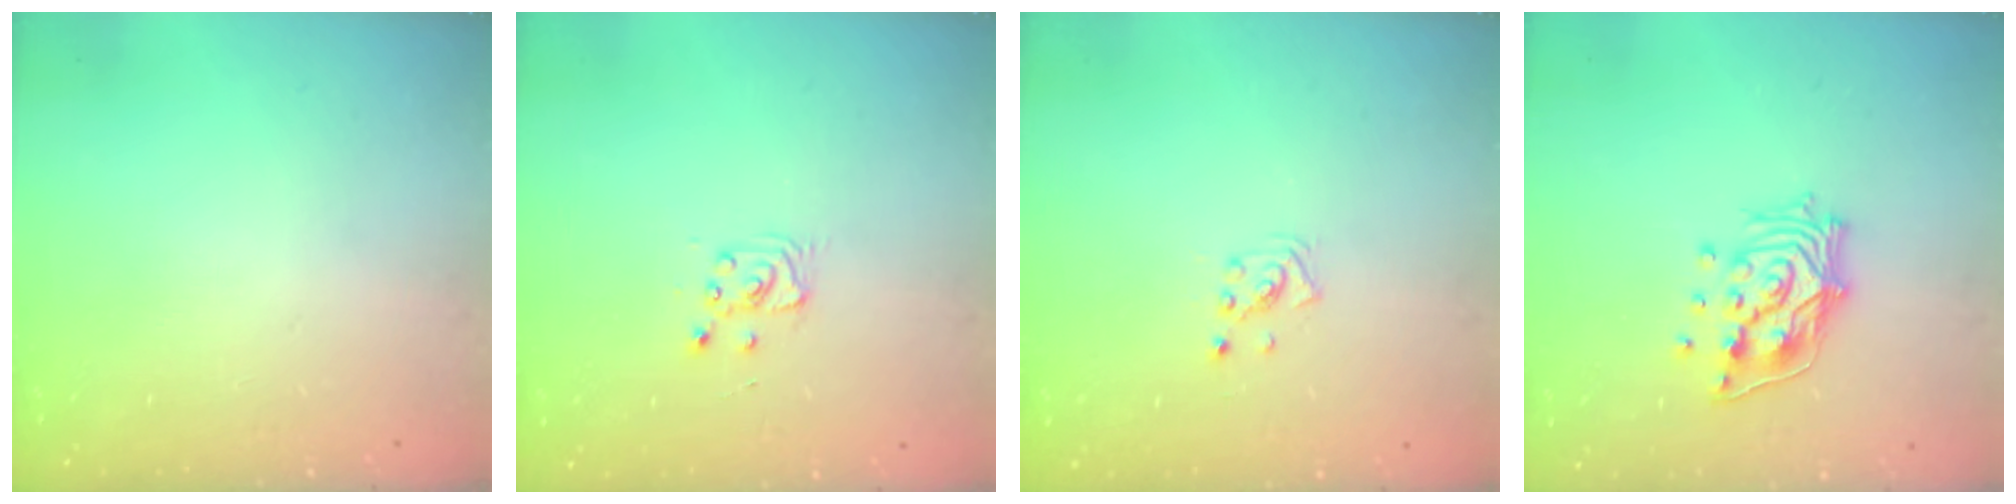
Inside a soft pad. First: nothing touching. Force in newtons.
{"total": 3.6, "press": 3.6, "slide": 0.4}
{"total": 1.9, "press": 1.9, "slide": 0.1}
{"total": 12.9, "press": 12.8, "slide": 1.8}